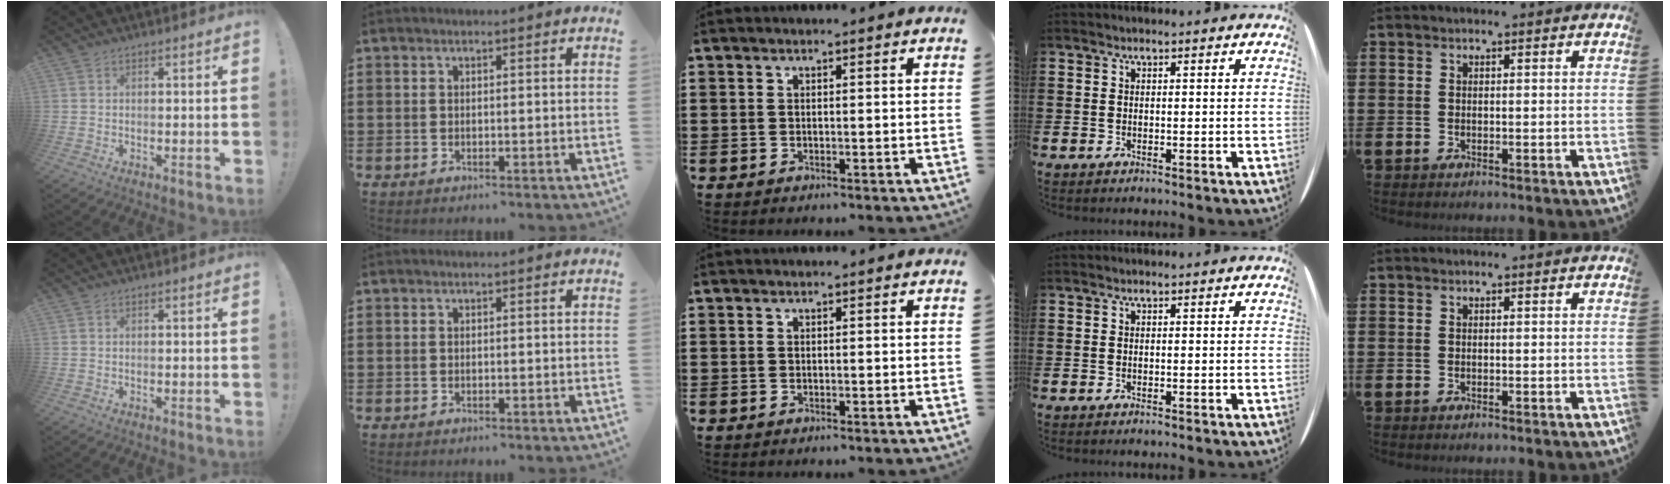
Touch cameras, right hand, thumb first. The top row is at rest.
{}